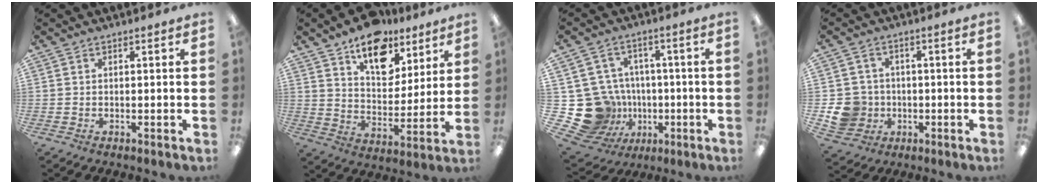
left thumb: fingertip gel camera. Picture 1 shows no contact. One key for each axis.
{"total": 14.5, "fx": 9.6, "fy": 8.5, "fz": 6.7, "tx": -0.093, "ty": -0.055, "tz": 0.173}
{"total": 16.5, "fx": -2.9, "fy": 15.3, "fz": 5.4, "tx": -0.132, "ty": 0.011, "tz": -0.019}
{"total": 8.5, "fx": -1.4, "fy": 8.0, "fz": 2.4, "tx": -0.066, "ty": 0.012, "tz": -0.020}